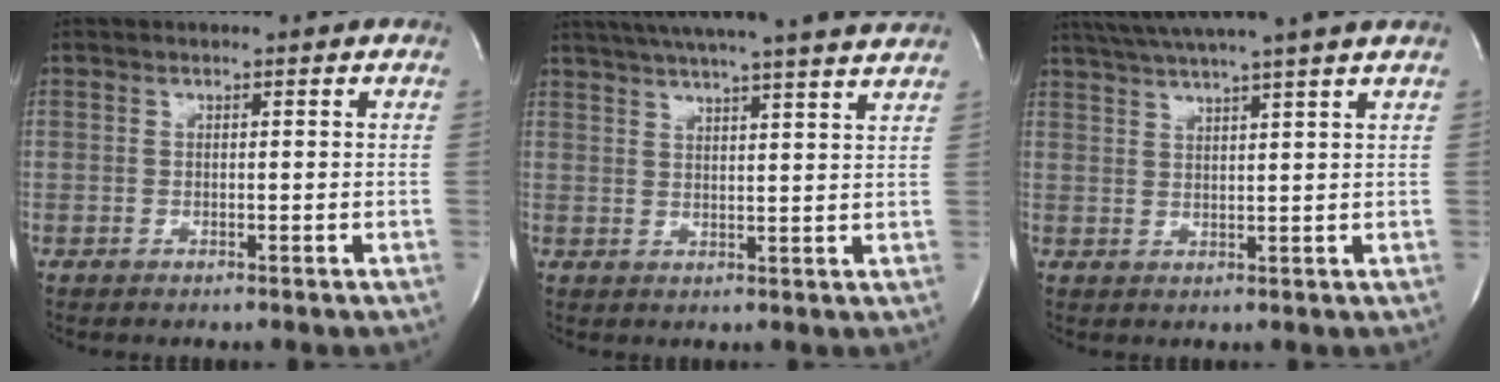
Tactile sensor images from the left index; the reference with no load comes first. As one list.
[{"total": 20.2, "force": [18.0, -0.5, 9.0], "torque": [-0.151, 0.001, 0.237]}, {"total": 11.6, "force": [9.9, -1.8, 5.8], "torque": [-0.102, 0.010, 0.140]}]